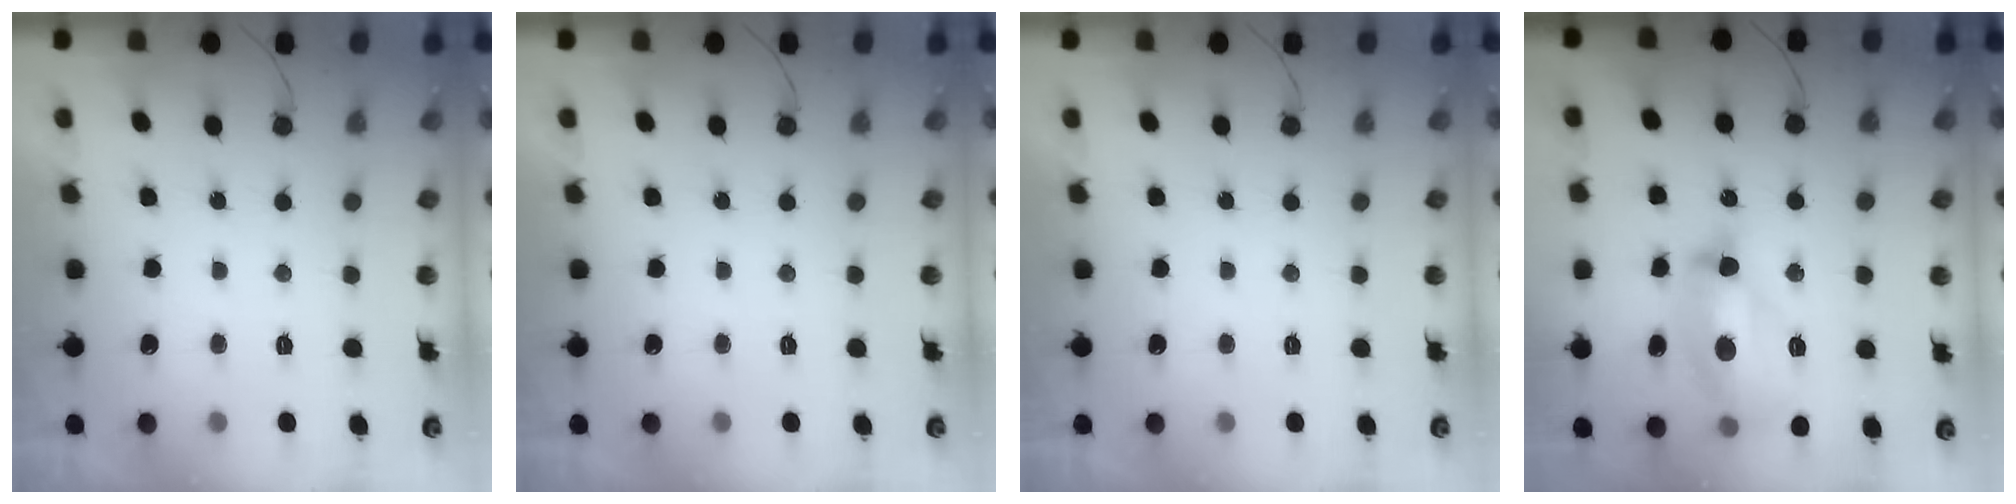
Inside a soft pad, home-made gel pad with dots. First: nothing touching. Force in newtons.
{"total": 0.0}
{"total": 0.0}
{"total": 14.6, "press": 14.5, "slide": 1.4}